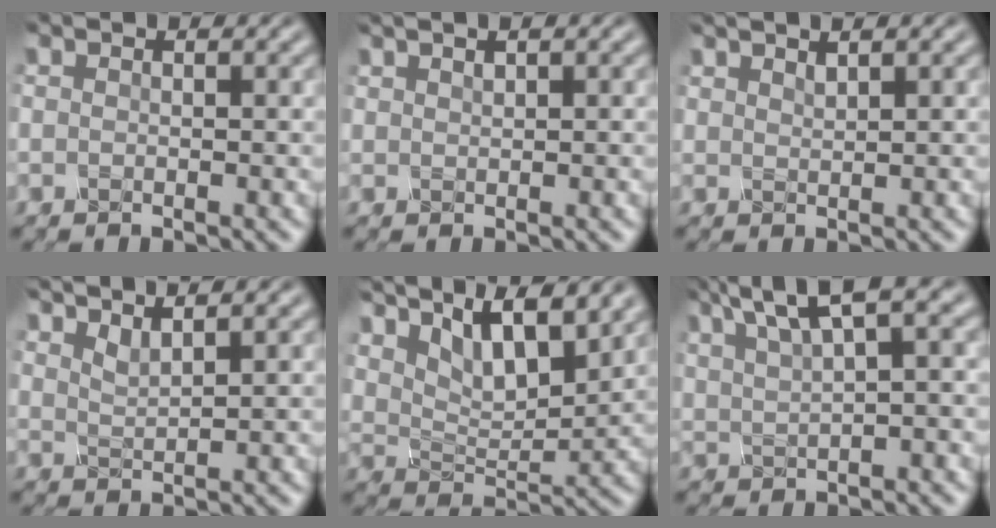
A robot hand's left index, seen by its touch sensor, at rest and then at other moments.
{"total": 0.9, "force": [0.7, 0.2, 0.6], "torque": [-0.011, 0.004, 0.016]}
{"total": 1.0, "force": [0.9, 0.1, 0.4], "torque": [-0.006, 0.004, 0.020]}
{"total": 1.5, "force": [1.1, 0.3, 0.9], "torque": [-0.017, -0.002, 0.026]}
{"total": 10.9, "force": [7.1, 4.0, 7.3], "torque": [-0.136, 0.012, 0.099]}
{"total": 6.2, "force": [3.6, 1.5, 4.9], "torque": [-0.100, 0.023, 0.072]}